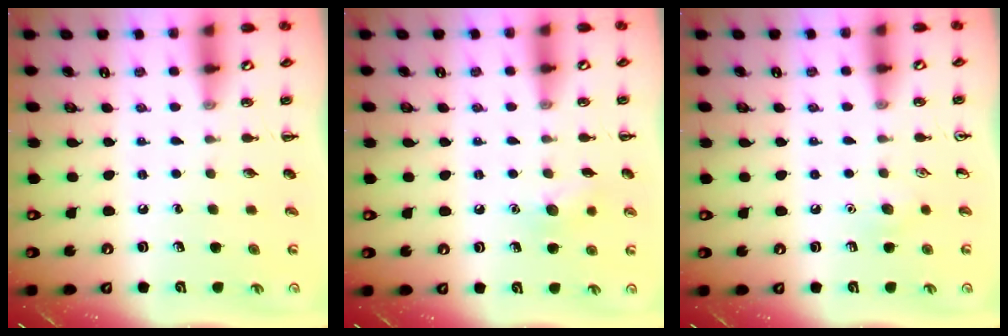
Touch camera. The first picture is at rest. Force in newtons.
{"total": 7.3, "press": 7.1, "slide": 1.6}
{"total": 5.3, "press": 5.0, "slide": 1.6}